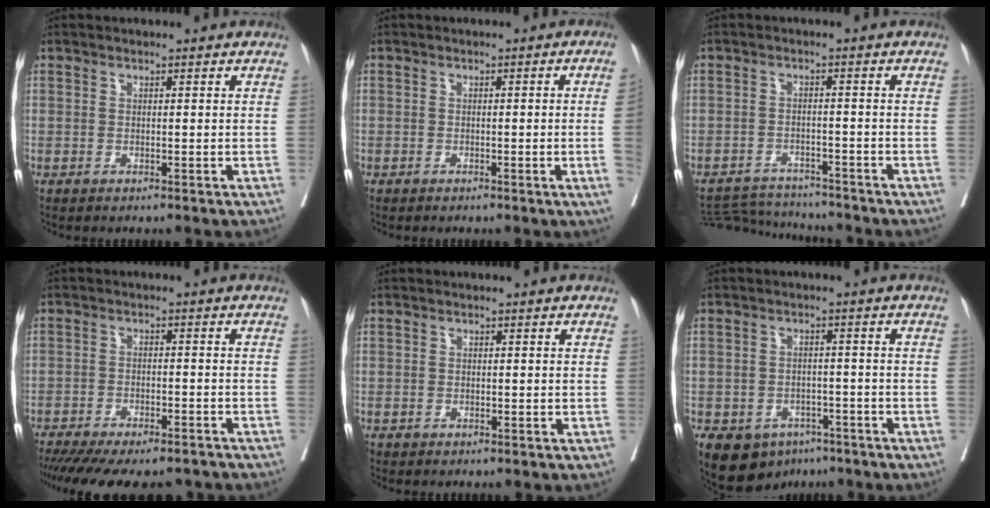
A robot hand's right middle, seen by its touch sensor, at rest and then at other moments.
{"total": 3.1, "force": [-0.7, -1.0, 2.9], "torque": [-0.038, -0.003, -0.009]}
{"total": 7.6, "force": [-7.6, 0.6, 0.4], "torque": [-0.009, 0.000, -0.122]}
{"total": 17.3, "force": [-14.7, 5.1, 7.6], "torque": [-0.160, -0.020, -0.199]}
{"total": 0.0}
{"total": 9.8, "force": [-6.2, 6.6, 3.7], "torque": [-0.063, 0.003, -0.085]}